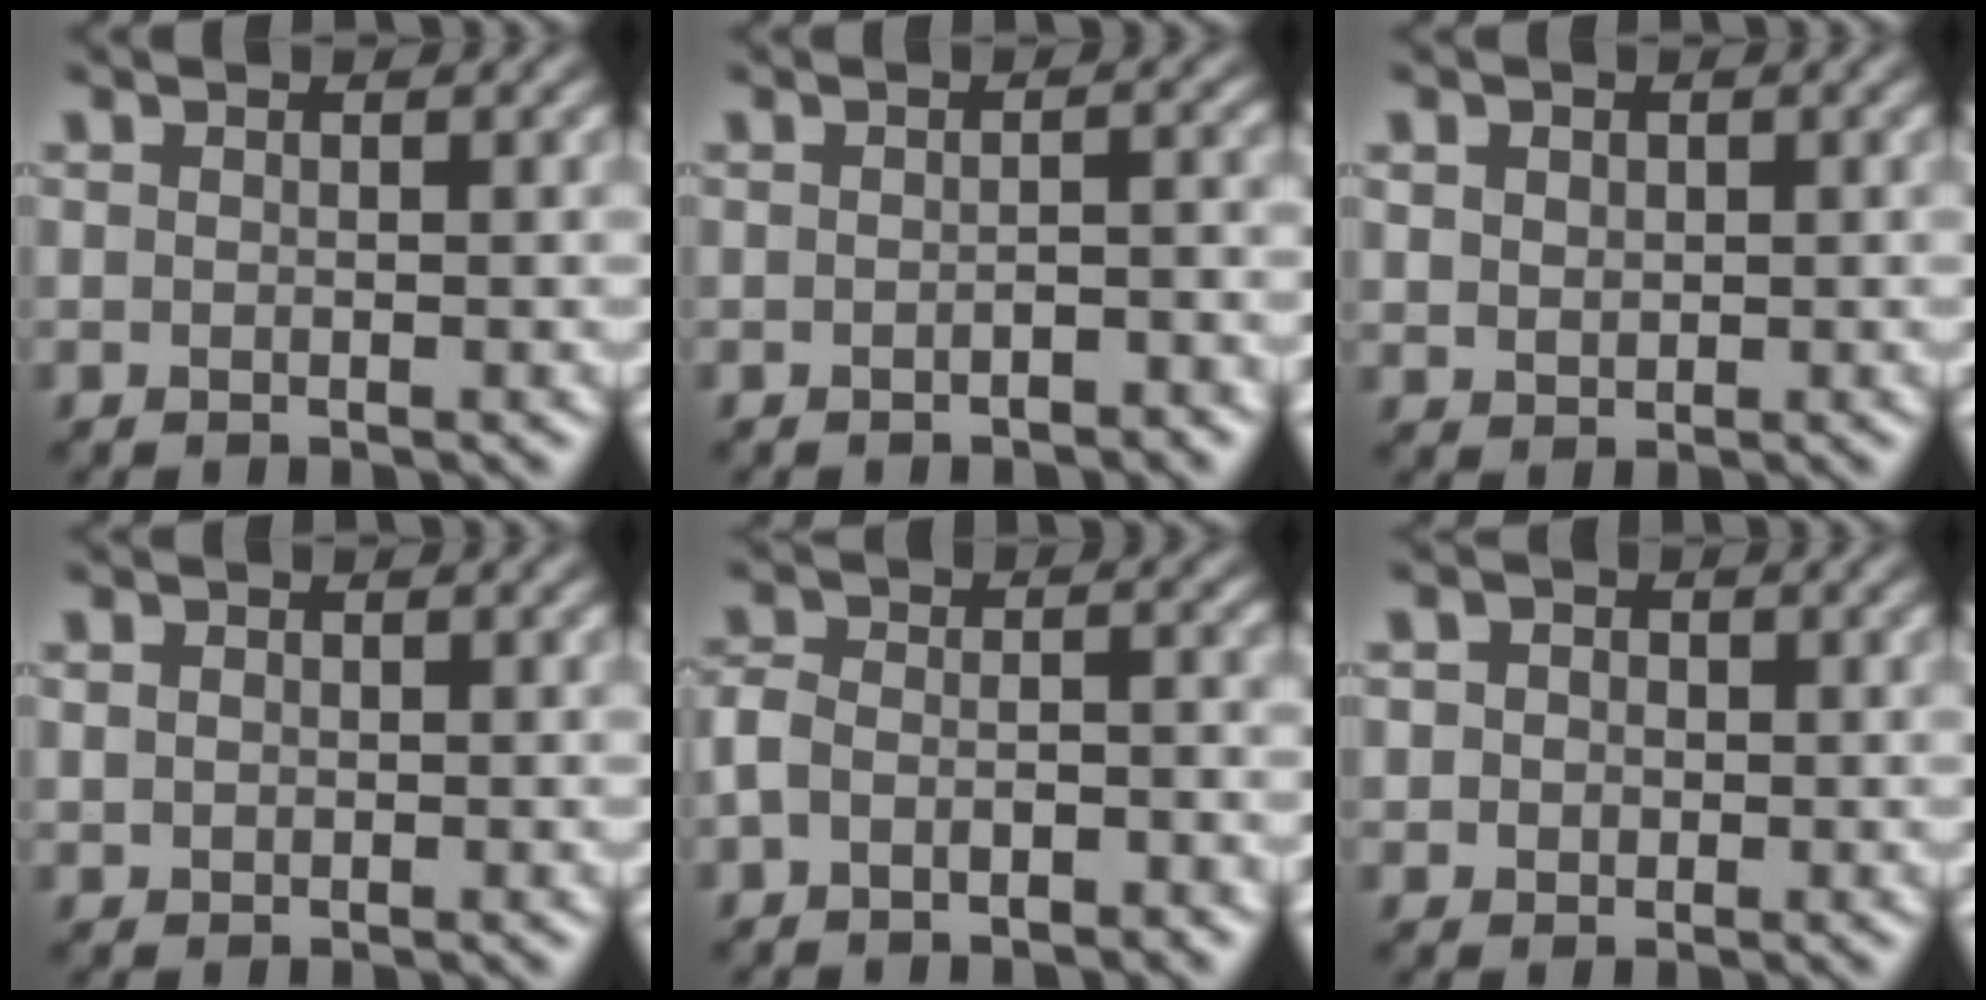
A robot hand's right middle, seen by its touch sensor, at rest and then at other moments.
{"total": 1.5, "force": [-1.0, 0.5, 1.1], "torque": [-0.017, 0.004, -0.015]}
{"total": 1.8, "force": [0.8, 1.4, 0.8], "torque": [-0.018, 0.006, 0.016]}
{"total": 0.8, "force": [0.2, 0.7, 0.3], "torque": [-0.005, -0.001, 0.002]}
{"total": 4.2, "force": [-2.2, 2.4, 2.7], "torque": [-0.047, 0.005, -0.048]}
{"total": 2.7, "force": [0.7, 2.3, 1.1], "torque": [-0.006, 0.010, -0.003]}